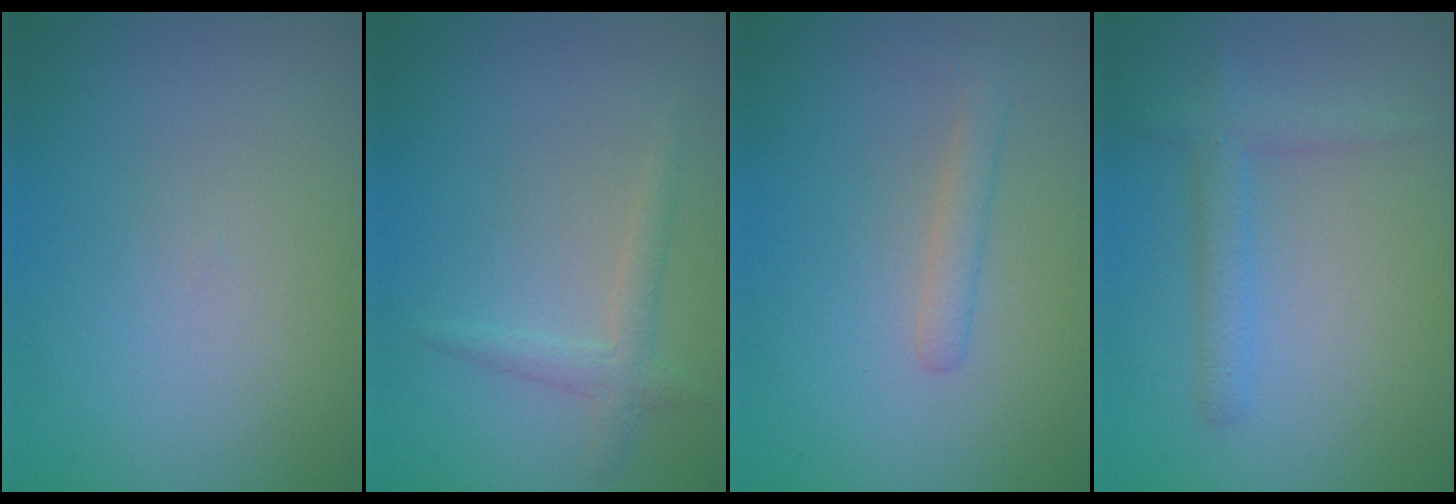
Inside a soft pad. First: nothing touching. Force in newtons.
{"total": 1.7, "press": 1.7, "slide": 0.0}
{"total": 1.6, "press": 1.6, "slide": 0.0}
{"total": 2.1, "press": 2.1, "slide": 0.2}